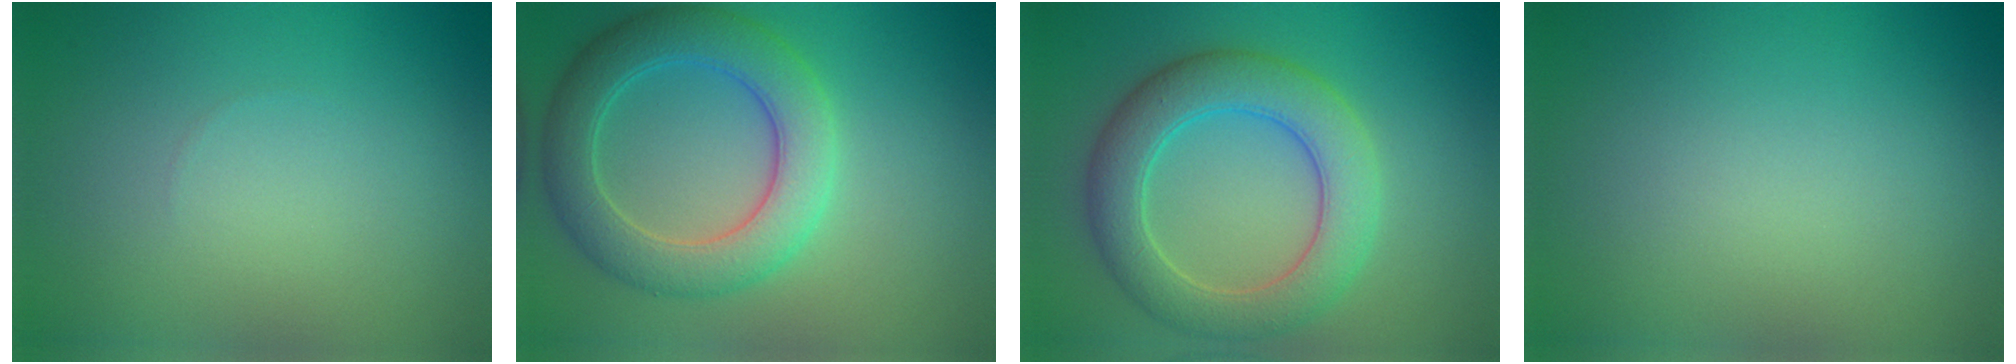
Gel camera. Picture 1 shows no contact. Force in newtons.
{"total": 6.0, "press": 6.0, "slide": 0.2}
{"total": 6.3, "press": 6.3, "slide": 0.5}
{"total": 0.0}